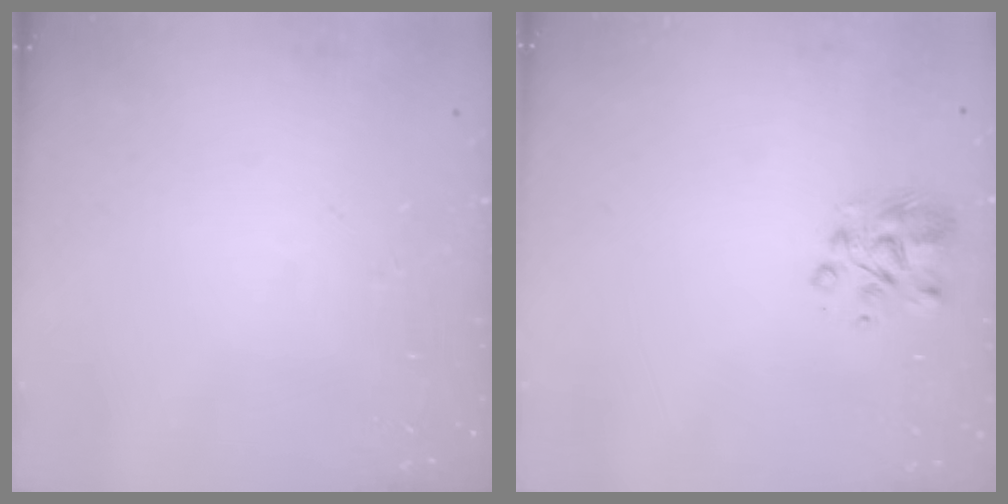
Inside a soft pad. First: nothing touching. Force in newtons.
{"total": 4.6, "press": 4.5, "slide": 0.5}